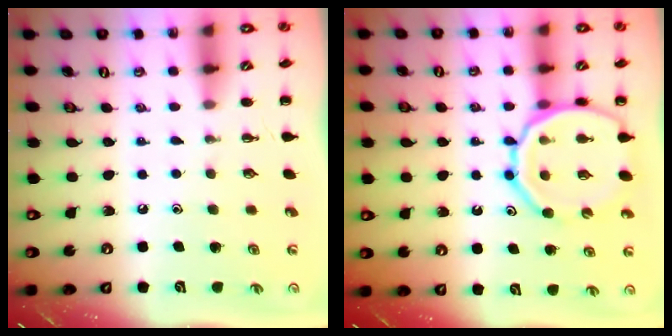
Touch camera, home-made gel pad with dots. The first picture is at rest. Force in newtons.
{"total": 16.0, "press": 15.8, "slide": 2.4}